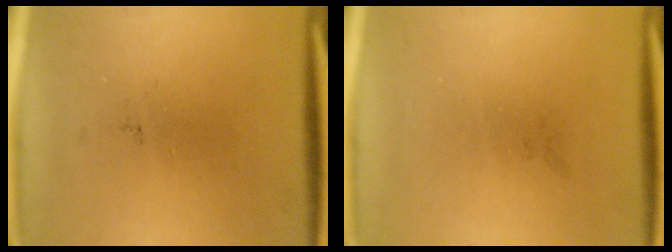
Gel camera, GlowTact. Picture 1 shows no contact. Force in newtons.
{"total": 0.0}